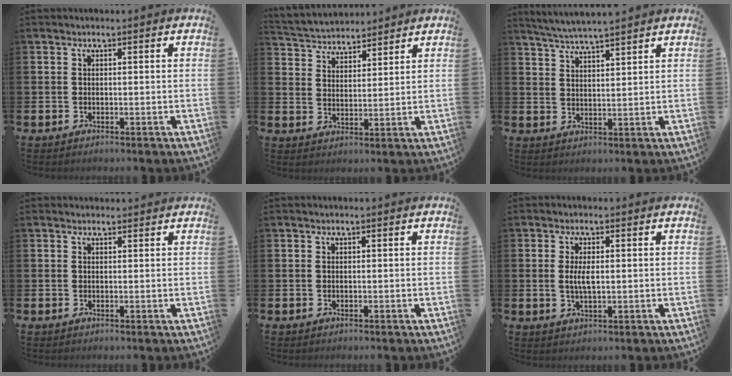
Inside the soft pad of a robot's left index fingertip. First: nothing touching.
{"total": 4.2, "force": [4.1, 1.1, -0.4], "torque": [-0.013, -0.026, 0.071]}
{"total": 4.4, "force": [4.3, -0.3, 0.7], "torque": [-0.028, -0.019, 0.077]}
{"total": 0.8, "force": [0.7, 0.3, 0.1], "torque": [0.012, -0.003, 0.010]}
{"total": 0.0}
{"total": 3.0, "force": [0.3, 1.2, 2.8], "torque": [-0.045, 0.000, 0.001]}